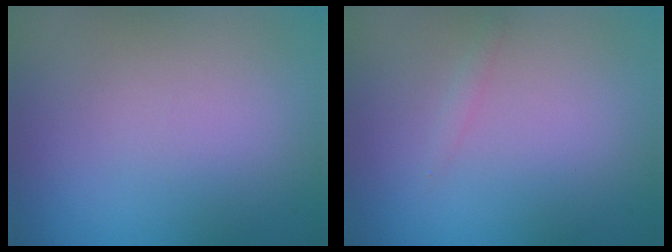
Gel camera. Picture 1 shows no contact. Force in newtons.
{"total": 0.6, "press": 0.6, "slide": 0.0}